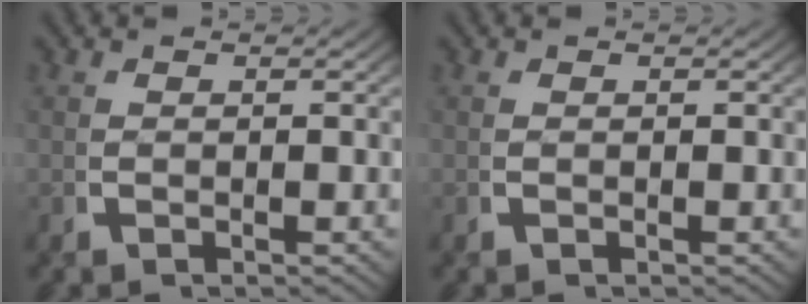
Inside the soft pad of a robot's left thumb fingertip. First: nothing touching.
{"total": 0.0}